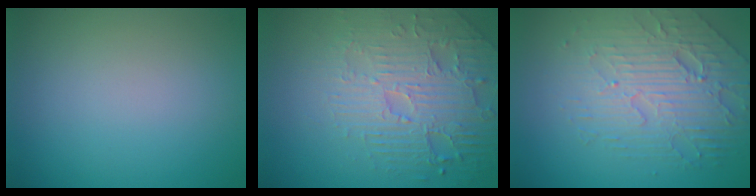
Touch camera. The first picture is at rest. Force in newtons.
{"total": 4.7, "press": 4.4, "slide": 1.6}
{"total": 5.6, "press": 4.4, "slide": 3.4}